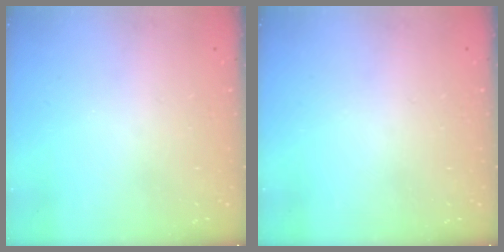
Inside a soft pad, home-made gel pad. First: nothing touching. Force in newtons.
{"total": 0.0}